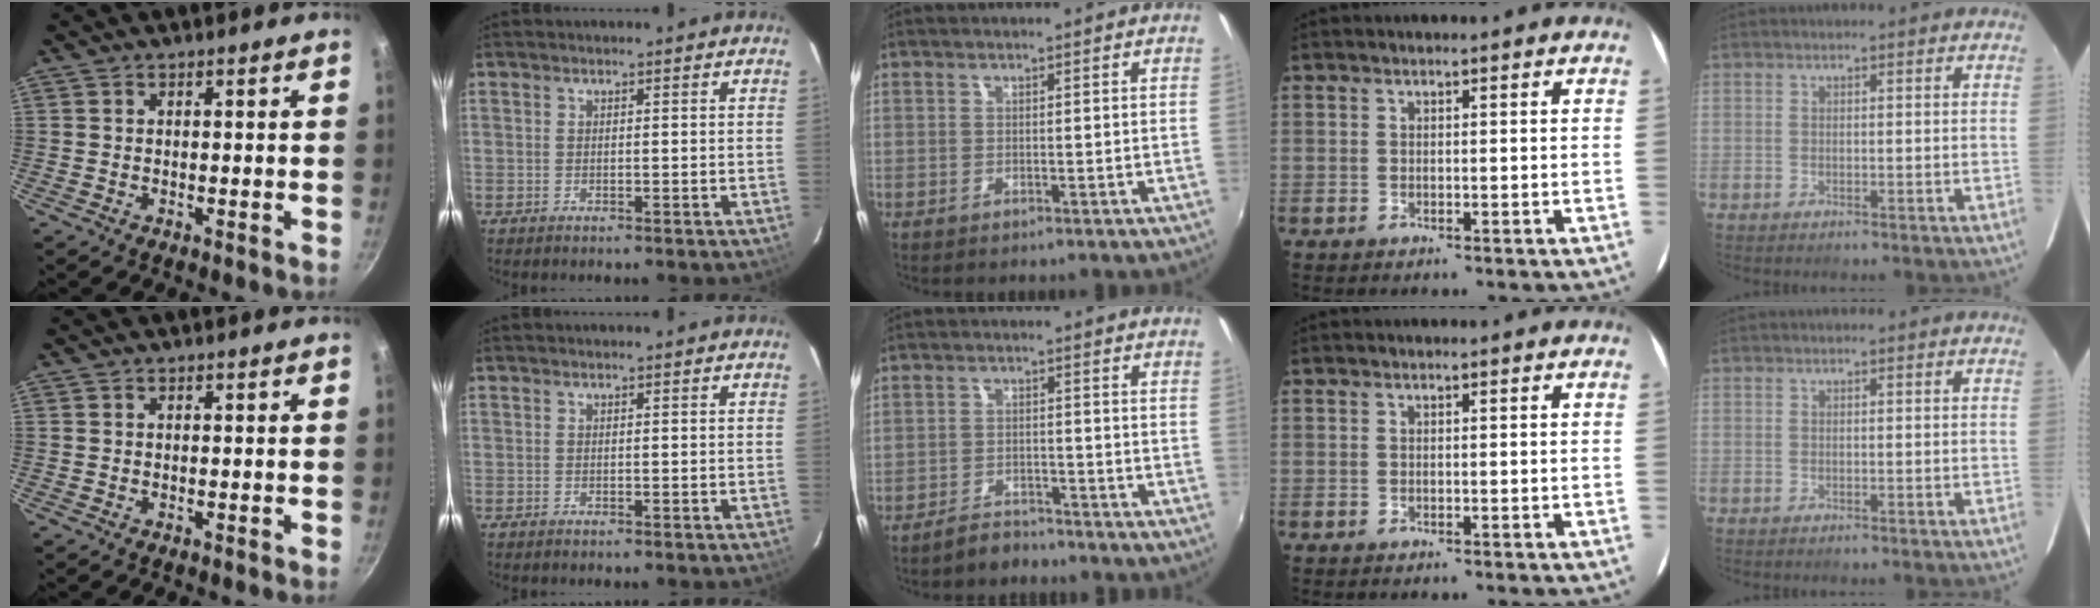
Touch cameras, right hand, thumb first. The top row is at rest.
{"middle": {"total": 4.1, "force": [-3.8, 1.4, 0.8], "torque": [-0.030, 0.005, -0.060]}}